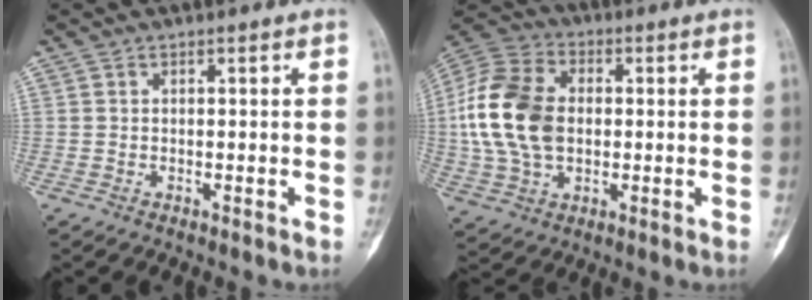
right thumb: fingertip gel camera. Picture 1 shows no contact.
{"total": 17.6, "force": [0.4, 11.9, 12.9], "torque": [-0.253, 0.017, 0.006]}